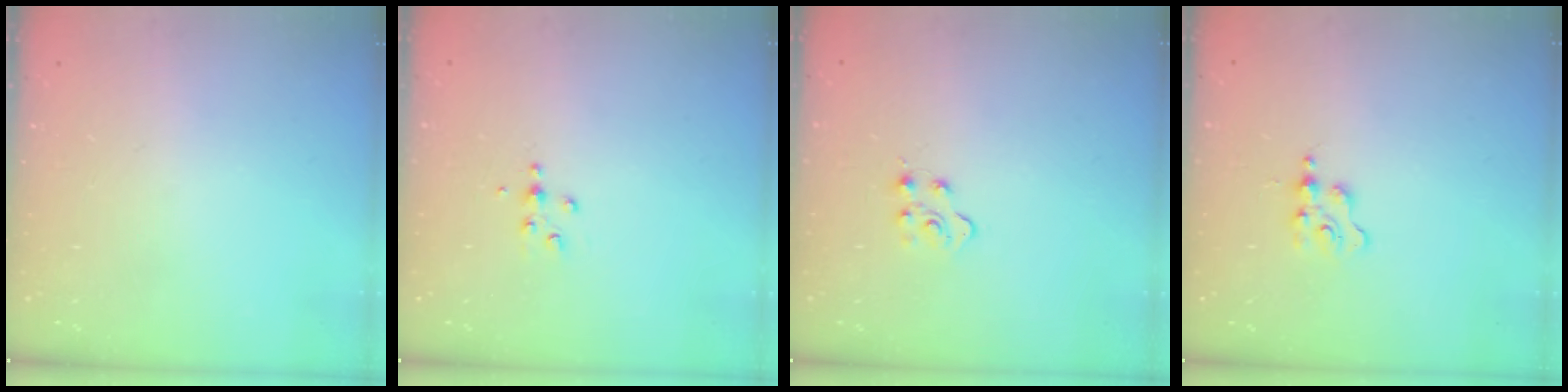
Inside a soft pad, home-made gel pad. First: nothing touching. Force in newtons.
{"total": 3.7, "press": 3.7, "slide": 0.6}
{"total": 4.6, "press": 4.6, "slide": 0.4}
{"total": 1.3, "press": 1.3, "slide": 0.2}